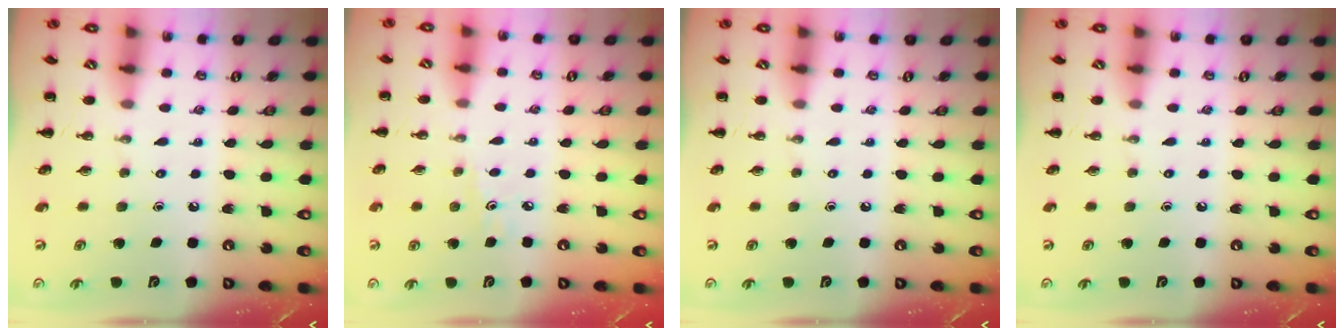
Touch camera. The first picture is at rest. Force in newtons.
{"total": 3.9, "press": 3.7, "slide": 1.2}
{"total": 0.0}
{"total": 0.0}